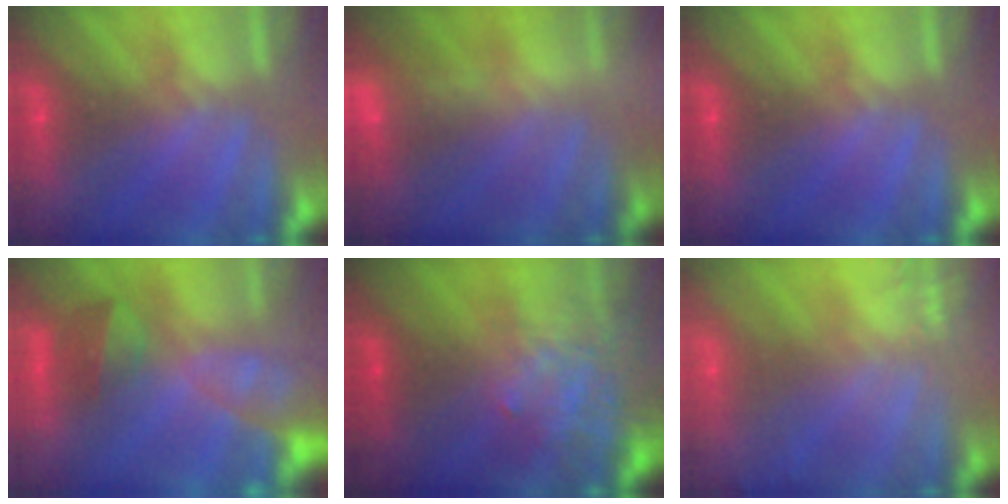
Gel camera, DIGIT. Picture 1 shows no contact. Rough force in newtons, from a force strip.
{"total": 2.2}
{"total": 0.0}
{"total": 9.7}
{"total": 7.3}
{"total": 2.4}